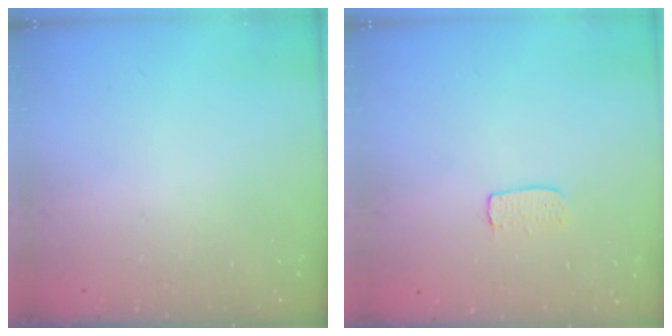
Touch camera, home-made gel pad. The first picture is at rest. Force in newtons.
{"total": 5.1, "press": 5.1, "slide": 0.4}